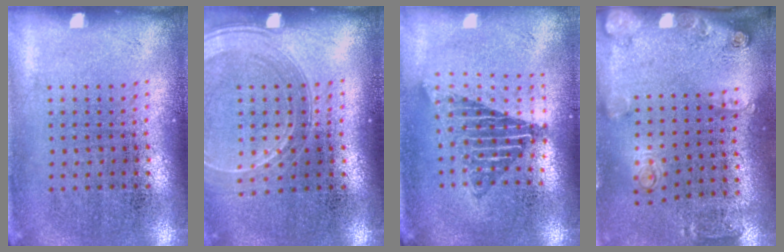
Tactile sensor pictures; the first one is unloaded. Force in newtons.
{"total": 1.6, "press": 1.6, "slide": 0.3}
{"total": 1.6, "press": 1.3, "slide": 0.9}
{"total": 2.0, "press": 1.4, "slide": 1.4}